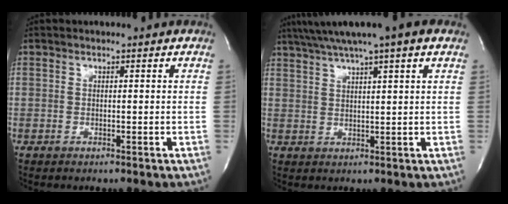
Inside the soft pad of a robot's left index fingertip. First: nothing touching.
{"total": 10.4, "force": [7.5, 0.2, 7.2], "torque": [-0.126, 0.034, 0.107]}